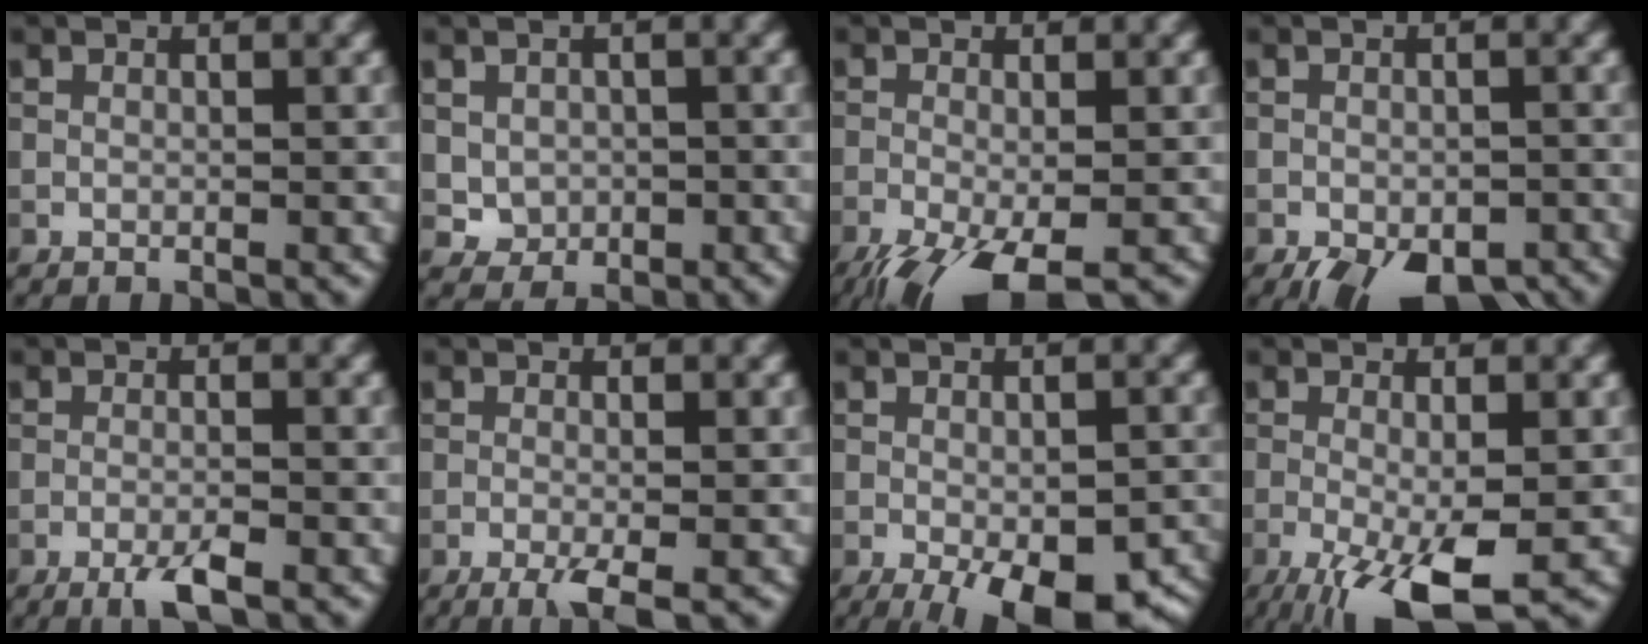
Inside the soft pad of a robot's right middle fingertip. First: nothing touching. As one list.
[{"total": 2.4, "force": [0.0, 2.1, 1.1], "torque": [-0.020, -0.007, 0.001]}, {"total": 7.3, "force": [-4.3, 2.2, 5.5], "torque": [-0.111, -0.025, -0.079]}, {"total": 7.3, "force": [-4.8, 3.4, 4.3], "torque": [-0.056, -0.024, -0.060]}, {"total": 2.7, "force": [-1.7, 0.4, 2.1], "torque": [-0.040, 0.000, -0.035]}, {"total": 3.2, "force": [-1.6, 0.7, 2.7], "torque": [-0.047, -0.003, -0.032]}, {"total": 10.2, "force": [-5.4, 3.8, 7.8], "torque": [-0.117, -0.039, -0.062]}, {"total": 7.9, "force": [-3.6, 2.1, 6.7], "torque": [-0.130, -0.016, -0.059]}]